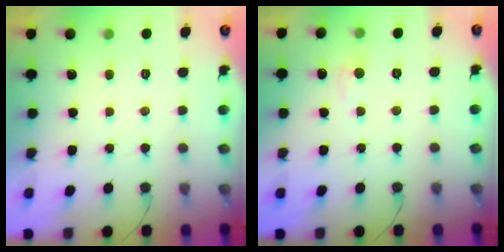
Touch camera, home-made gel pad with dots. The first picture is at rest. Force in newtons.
{"total": 2.8, "press": 2.7, "slide": 0.4}